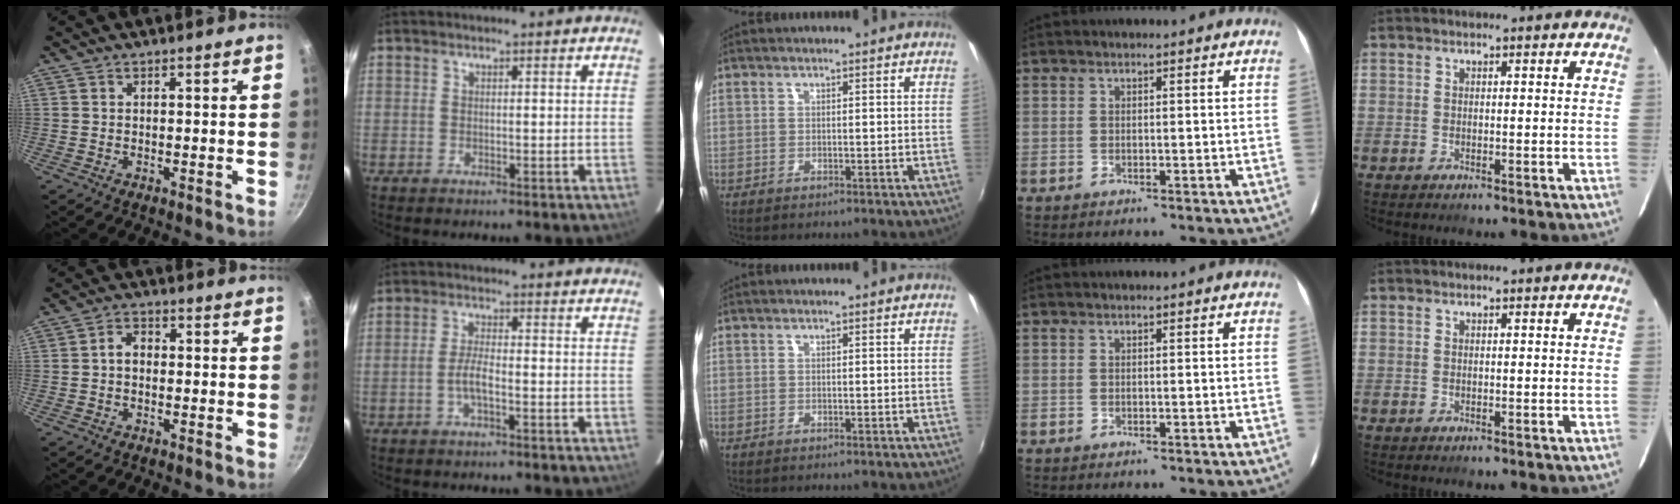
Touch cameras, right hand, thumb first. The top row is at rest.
{"thumb": {"total": 3.2, "force": [-0.3, 2.4, 2.1], "torque": [-0.025, 0.012, -0.011]}, "index": {"total": 3.4, "force": [-1.4, 0.7, 3.0], "torque": [-0.065, 0.001, -0.028]}}